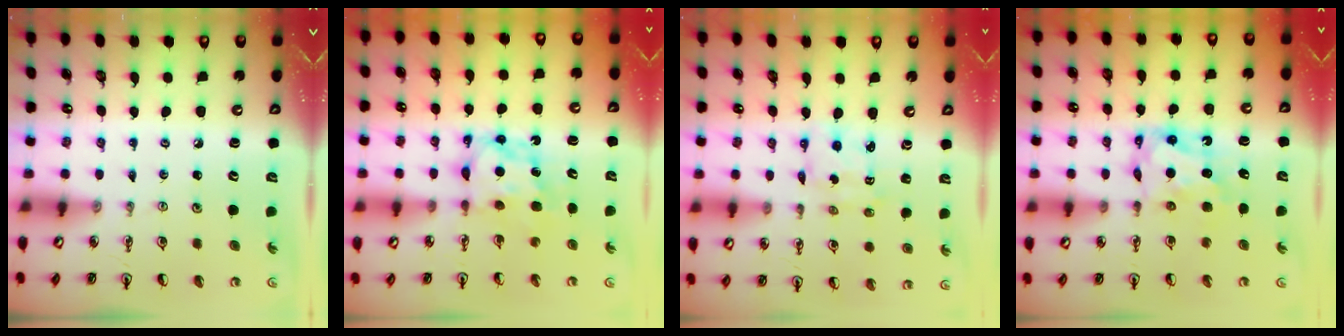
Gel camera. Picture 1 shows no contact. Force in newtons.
{"total": 7.2, "press": 7.2, "slide": 0.3}
{"total": 2.6, "press": 2.6, "slide": 0.1}
{"total": 6.7, "press": 6.7, "slide": 0.4}